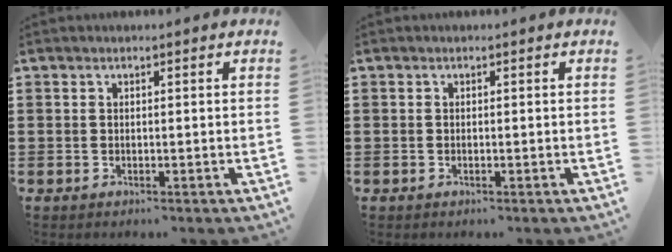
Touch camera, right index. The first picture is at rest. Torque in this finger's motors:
{"motor_torque": [1.35, 0.78, 0.02, 0.00]}